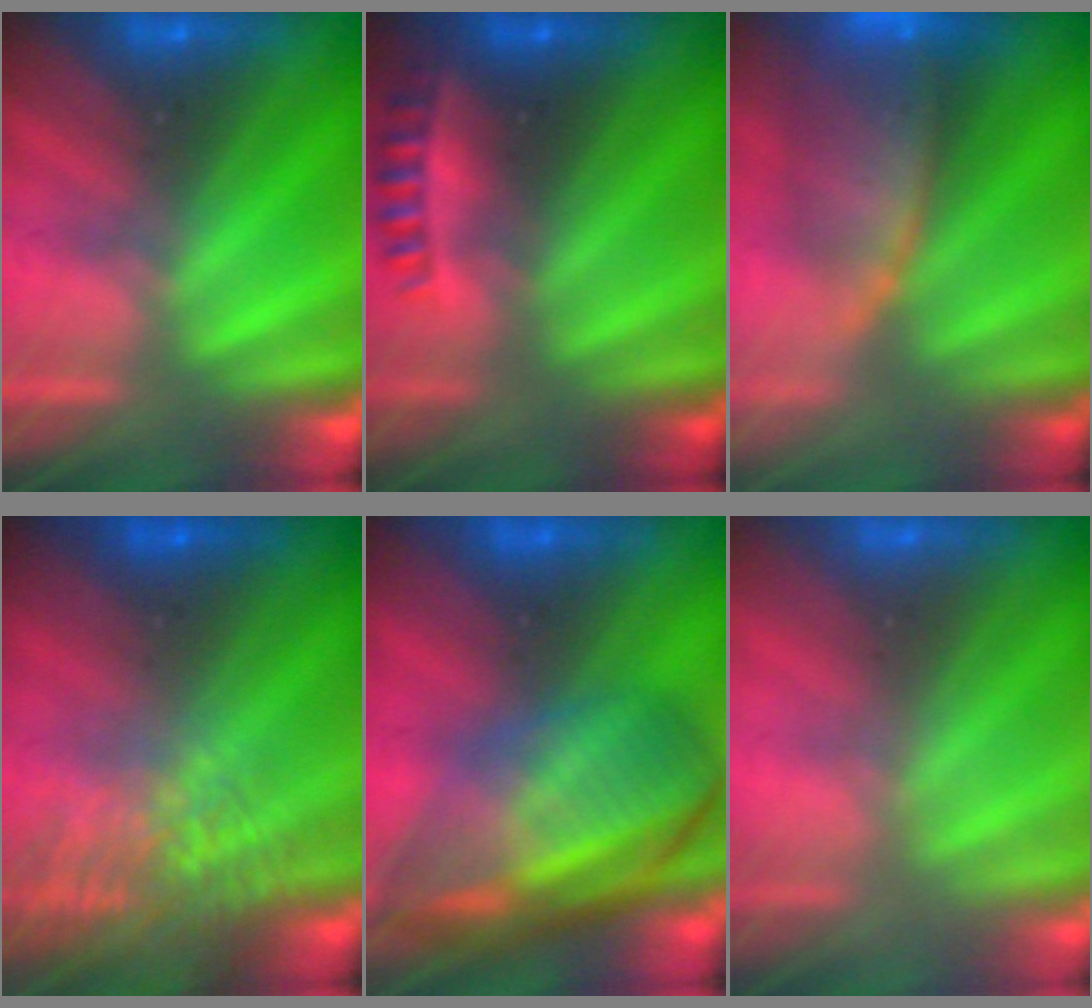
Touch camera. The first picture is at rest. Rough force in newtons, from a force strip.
{"total": 2.4}
{"total": 8.0}
{"total": 7.7}
{"total": 7.6}
{"total": 2.5}